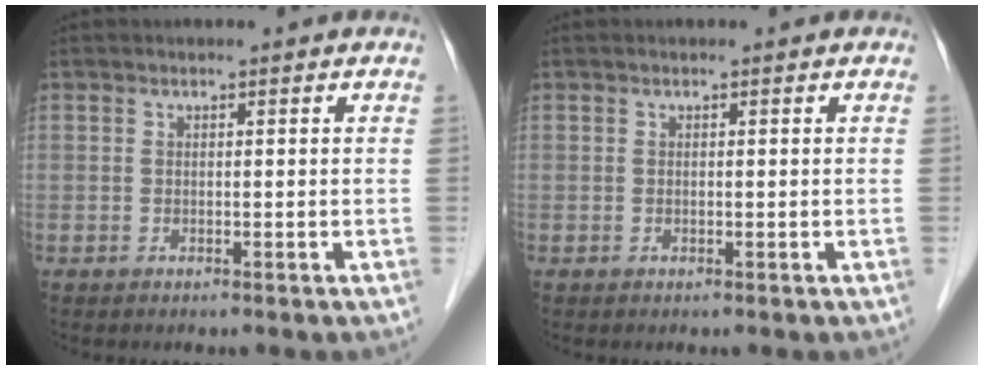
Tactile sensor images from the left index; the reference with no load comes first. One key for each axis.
{"total": 0.0}